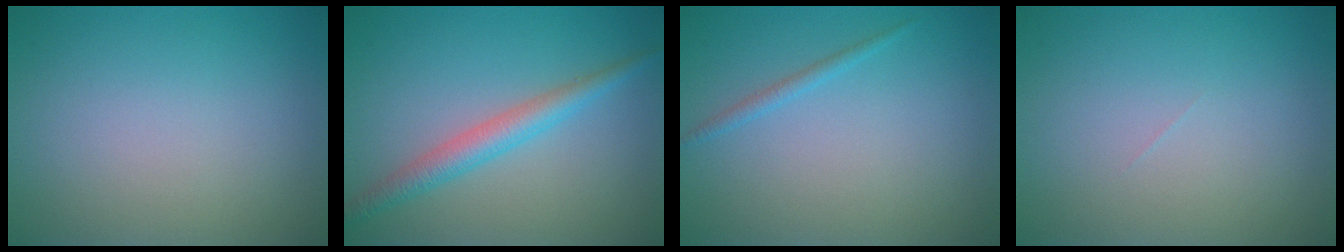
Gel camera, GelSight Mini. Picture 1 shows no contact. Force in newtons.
{"total": 3.0, "press": 3.0, "slide": 0.0}
{"total": 0.9, "press": 0.9, "slide": 0.1}
{"total": 0.0}